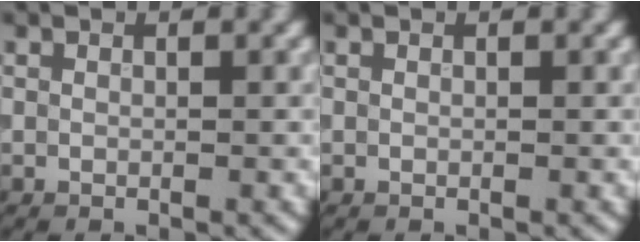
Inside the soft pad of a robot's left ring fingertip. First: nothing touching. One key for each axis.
{"total": 0.0}